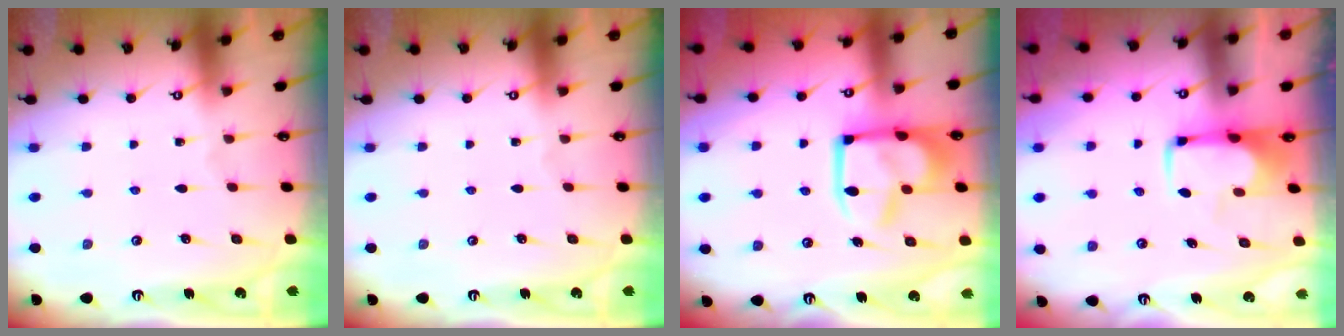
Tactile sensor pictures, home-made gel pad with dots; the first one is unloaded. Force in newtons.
{"total": 0.0}
{"total": 14.5, "press": 14.4, "slide": 1.8}
{"total": 1.8, "press": 1.8, "slide": 0.4}